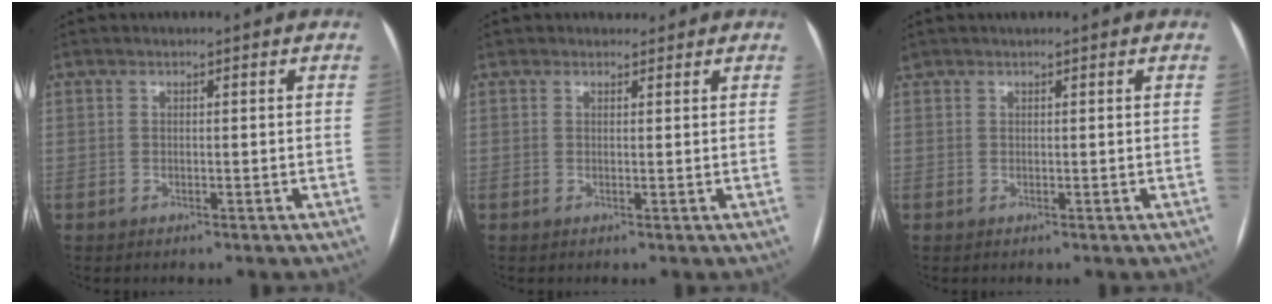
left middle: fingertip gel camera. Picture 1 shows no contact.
{"total": 1.4, "force": [1.2, 0.7, -0.1], "torque": [0.002, 0.005, 0.014]}
{"total": 1.1, "force": [1.0, 0.2, 0.6], "torque": [-0.014, 0.021, 0.019]}